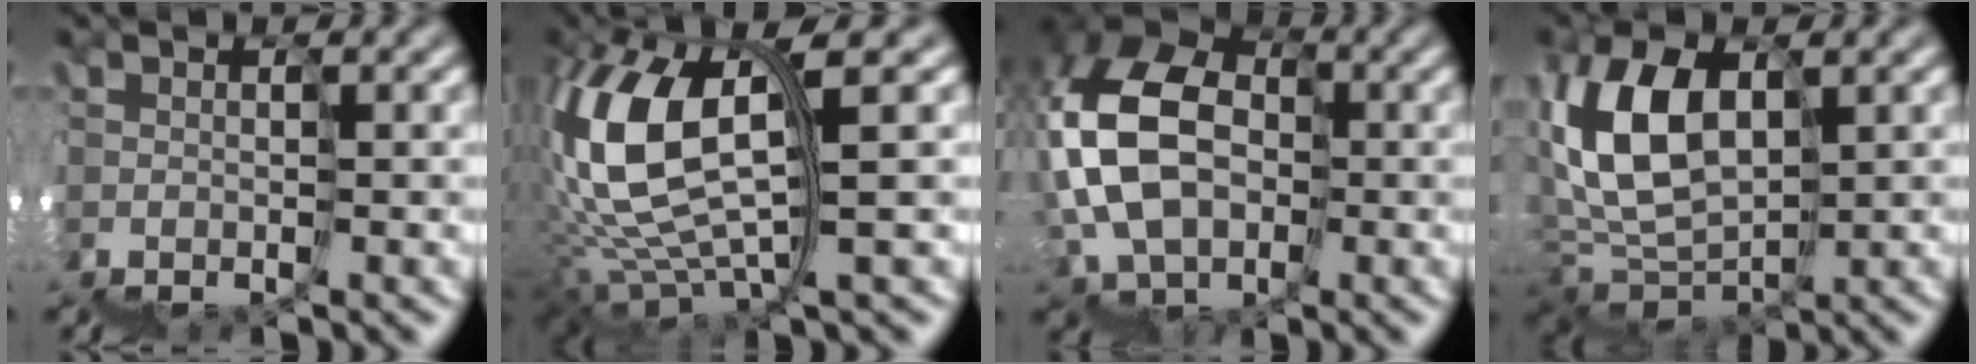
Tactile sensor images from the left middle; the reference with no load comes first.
{"total": 7.2, "force": [3.8, 2.4, 5.7], "torque": [-0.142, 0.030, 0.061]}
{"total": 9.1, "force": [1.8, 7.1, 5.5], "torque": [-0.135, 0.046, 0.005]}
{"total": 5.5, "force": [3.3, 3.3, 2.8], "torque": [-0.073, 0.039, 0.049]}